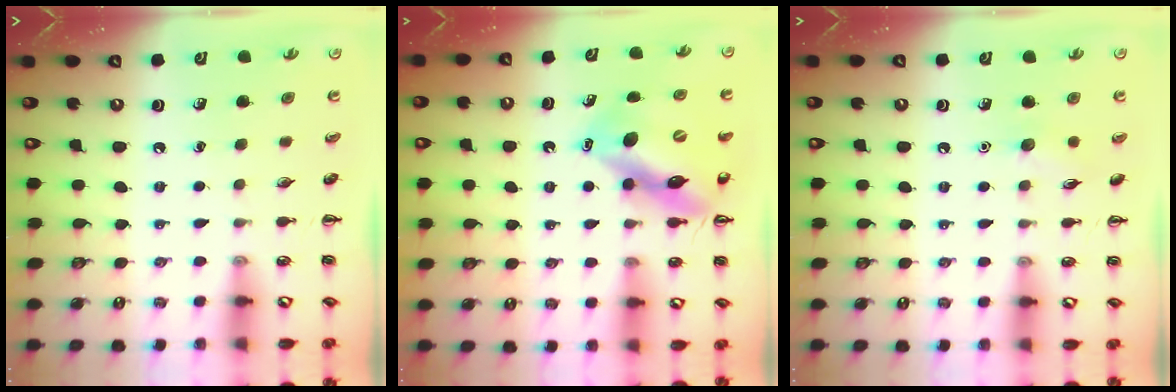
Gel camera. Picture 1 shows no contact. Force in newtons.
{"total": 12.6, "press": 12.1, "slide": 3.5}
{"total": 6.5, "press": 6.2, "slide": 1.8}